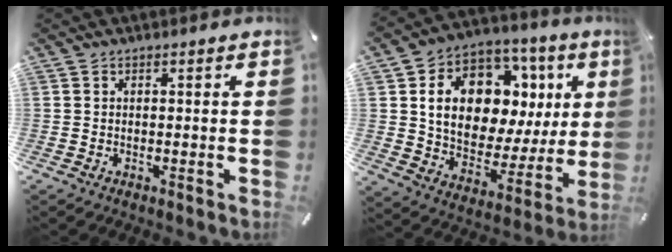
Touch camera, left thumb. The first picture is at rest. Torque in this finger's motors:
{"motor_torque": [2.85, 2.16, 2.03, -0.39, 0.21]}